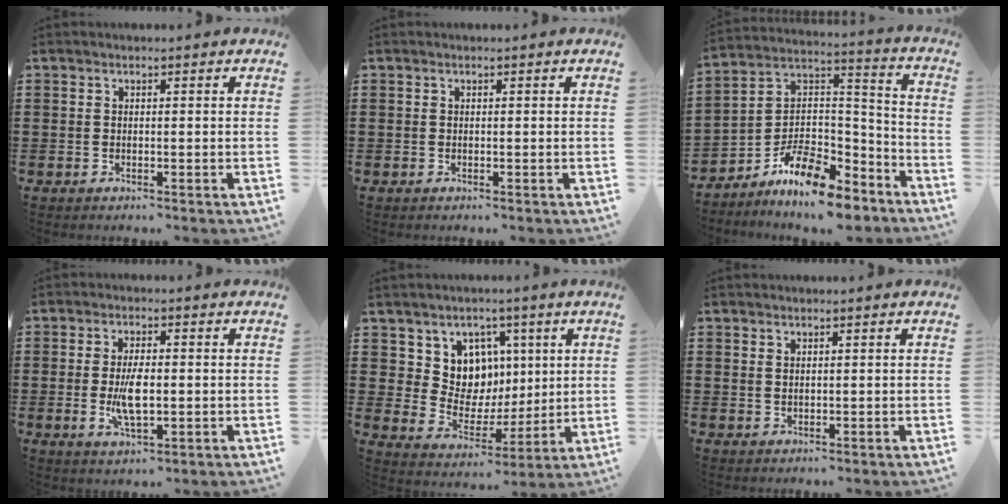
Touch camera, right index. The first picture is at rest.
{"total": 0.0}
{"total": 11.4, "force": [-9.0, 3.8, 5.8], "torque": [-0.111, 0.029, -0.176]}
{"total": 6.2, "force": [-0.5, 2.5, 5.6], "torque": [-0.122, -0.005, -0.014]}
{"total": 8.6, "force": [3.6, 7.5, 1.8], "torque": [-0.063, -0.035, 0.071]}
{"total": 0.9, "force": [0.8, 0.5, 0.3], "torque": [-0.007, 0.002, 0.015]}